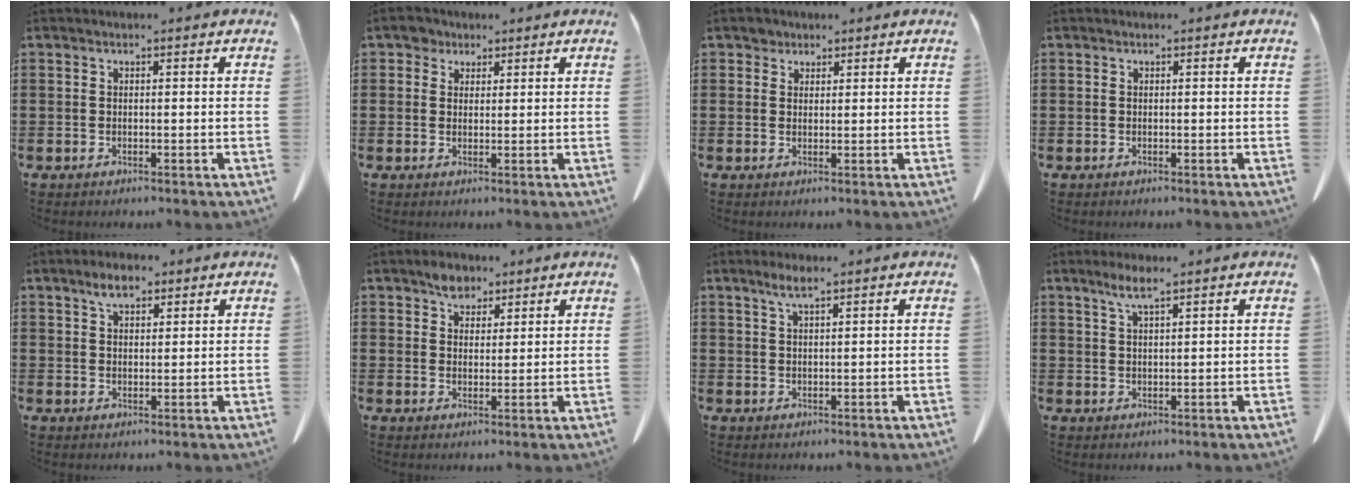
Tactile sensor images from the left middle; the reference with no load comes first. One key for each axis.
{"total": 2.5, "fx": 1.8, "fy": 1.6, "fz": 0.5, "tx": -0.009, "ty": 0.005, "tz": 0.032}
{"total": 1.7, "fx": 1.3, "fy": 1.0, "fz": 0.0, "tx": 0.003, "ty": 0.002, "tz": 0.025}
{"total": 0.0}
{"total": 4.0, "fx": 2.8, "fy": 1.5, "fz": 2.3, "tx": -0.043, "ty": 0.004, "tz": 0.049}
{"total": 4.1, "fx": 3.2, "fy": 2.3, "fz": 1.2, "tx": -0.025, "ty": 0.007, "tz": 0.061}
{"total": 2.8, "fx": 1.8, "fy": 0.4, "fz": 2.0, "tx": -0.043, "ty": 0.003, "tz": 0.032}
{"total": 3.4, "fx": 2.3, "fy": 0.3, "fz": 2.5, "tx": -0.055, "ty": 0.003, "tz": 0.041}